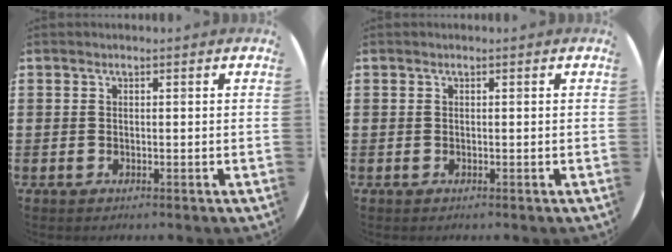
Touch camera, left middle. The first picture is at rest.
{"total": 0.0}